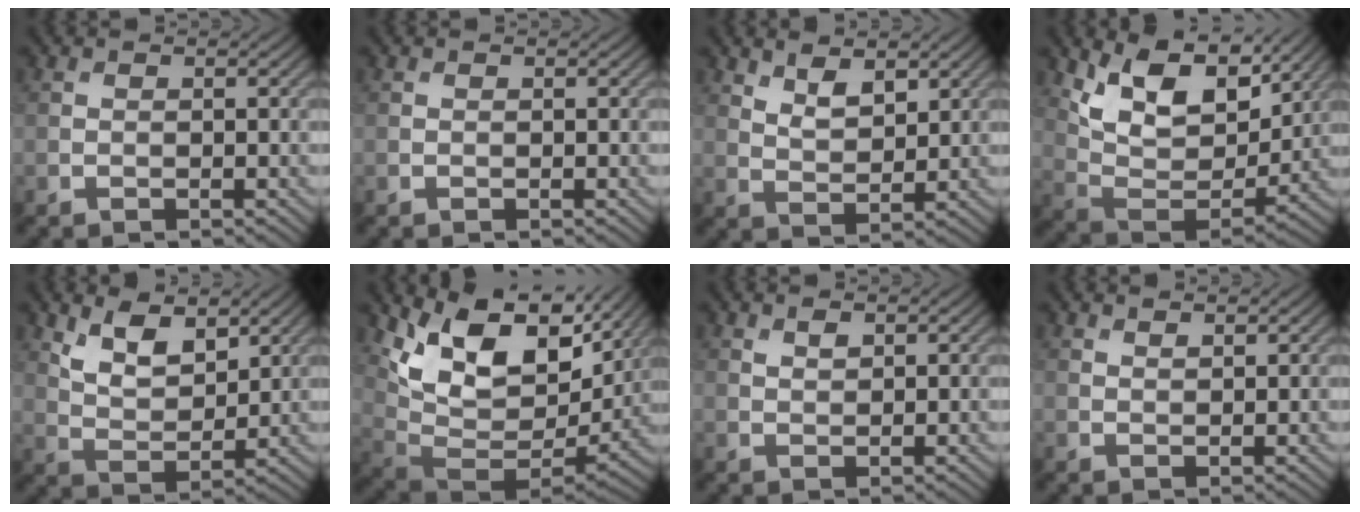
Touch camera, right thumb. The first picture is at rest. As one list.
[{"total": 0.0}, {"total": 4.1, "force": [2.8, 1.7, 2.4], "torque": [-0.050, -0.011, 0.057]}, {"total": 11.9, "force": [7.1, 6.0, 7.4], "torque": [-0.153, -0.007, 0.127]}, {"total": 6.6, "force": [3.9, 3.2, 4.2], "torque": [-0.089, -0.010, 0.076]}, {"total": 15.5, "force": [7.4, 8.8, 10.3], "torque": [-0.217, 0.005, 0.148]}, {"total": 1.3, "force": [0.9, 0.6, 0.8], "torque": [-0.017, -0.002, 0.018]}, {"total": 1.1, "force": [0.9, 0.2, 0.4], "torque": [-0.011, -0.002, 0.019]}]